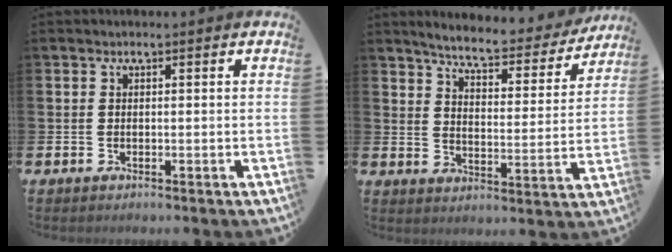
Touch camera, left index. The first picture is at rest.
{"total": 6.4, "force": [6.0, 0.8, 2.0], "torque": [-0.062, -0.043, 0.100]}